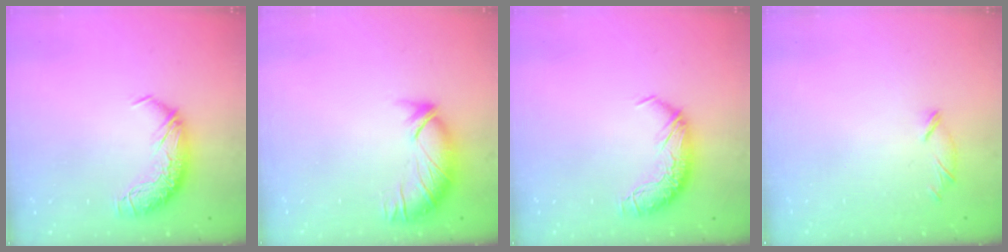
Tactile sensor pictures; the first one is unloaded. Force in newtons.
{"total": 2.9, "press": 2.6, "slide": 1.4}
{"total": 0.0}
{"total": 5.5, "press": 5.5, "slide": 0.7}